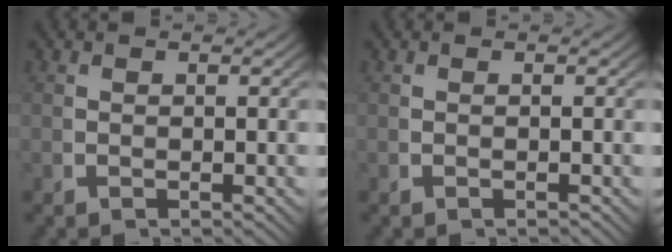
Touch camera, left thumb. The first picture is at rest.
{"total": 0.5, "force": [-0.5, 0.1, 0.1], "torque": [-0.002, -0.001, -0.007]}